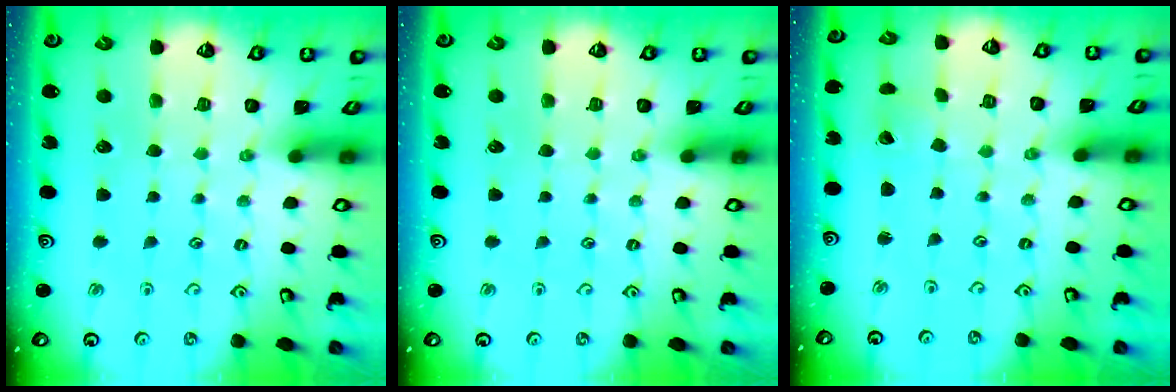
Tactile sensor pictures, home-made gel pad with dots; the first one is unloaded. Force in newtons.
{"total": 0.0}
{"total": 1.5, "press": 1.5, "slide": 0.2}